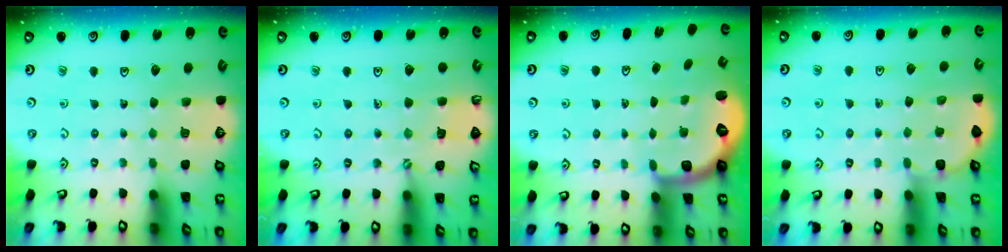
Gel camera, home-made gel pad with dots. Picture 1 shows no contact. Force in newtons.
{"total": 2.7, "press": 2.7, "slide": 0.4}
{"total": 2.7, "press": 1.8, "slide": 2.0}
{"total": 2.9, "press": 2.9, "slide": 0.3}